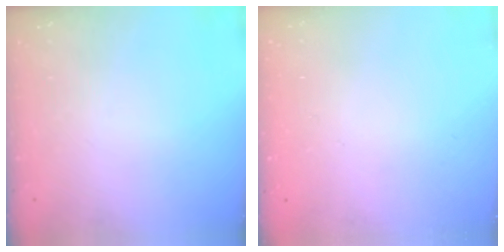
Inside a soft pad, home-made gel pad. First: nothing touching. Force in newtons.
{"total": 1.7, "press": 1.7, "slide": 0.2}